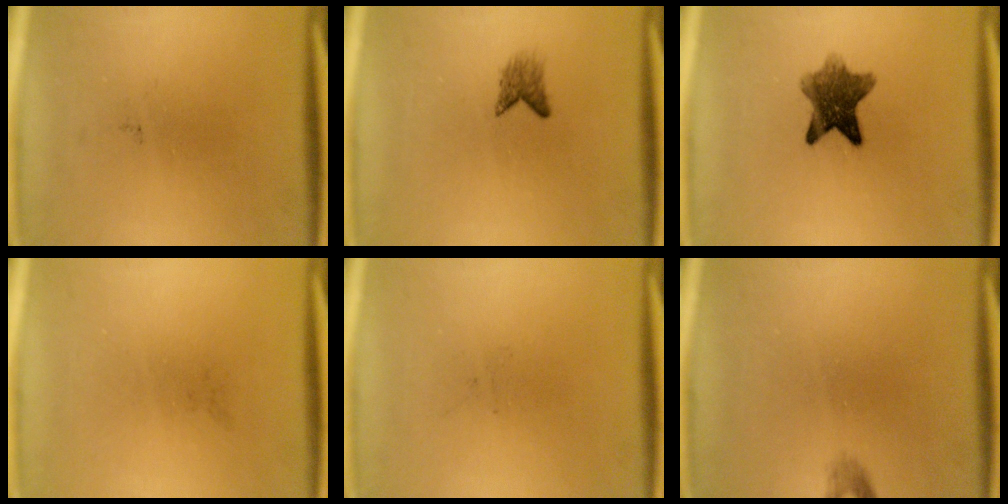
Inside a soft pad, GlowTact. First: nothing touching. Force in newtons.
{"total": 1.9}
{"total": 7.9}
{"total": 0.0}
{"total": 0.0}
{"total": 1.0}